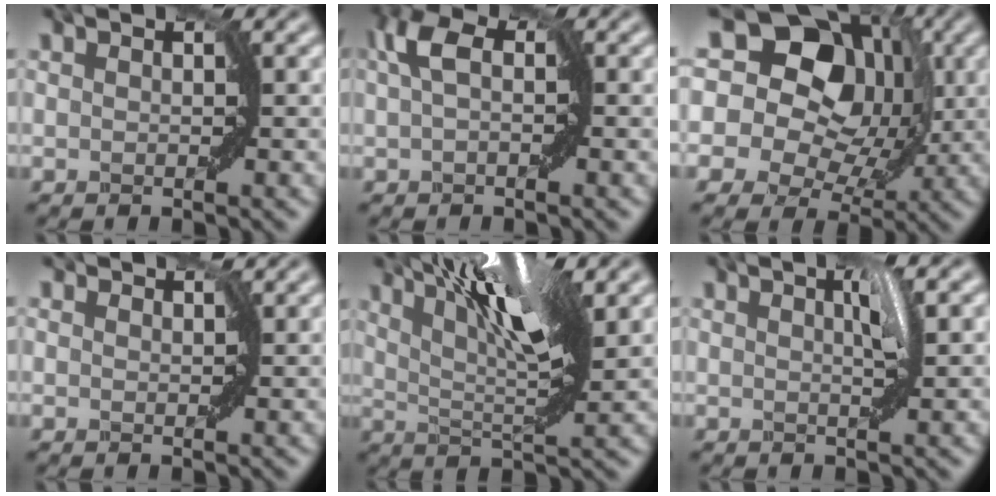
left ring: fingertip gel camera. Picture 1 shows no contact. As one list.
[{"total": 2.2, "force": [0.5, 1.2, 1.8], "torque": [-0.037, 0.006, 0.008]}, {"total": 17.8, "force": [6.8, 14.4, 8.0], "torque": [-0.136, 0.043, 0.095]}, {"total": 1.7, "force": [1.4, 0.7, 0.6], "torque": [0.016, -0.003, -0.001]}, {"total": 8.1, "force": [3.7, 2.2, 6.9], "torque": [-0.107, 0.004, 0.065]}, {"total": 2.0, "force": [0.7, 0.6, 1.8], "torque": [-0.006, -0.003, 0.008]}]